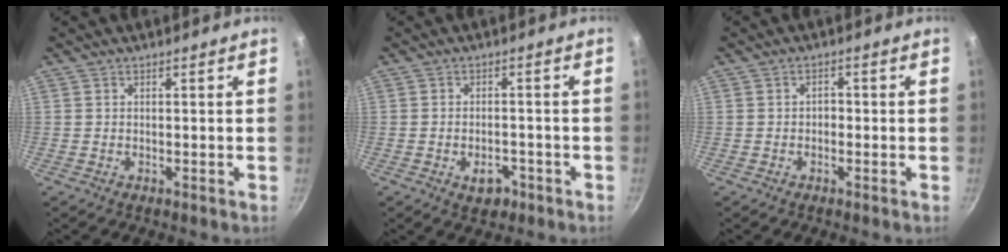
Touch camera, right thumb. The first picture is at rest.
{"total": 4.3, "force": [-2.1, 2.8, 2.6], "torque": [-0.026, 0.016, -0.024]}
{"total": 1.6, "force": [-0.4, 1.2, 0.9], "torque": [-0.009, 0.008, -0.008]}